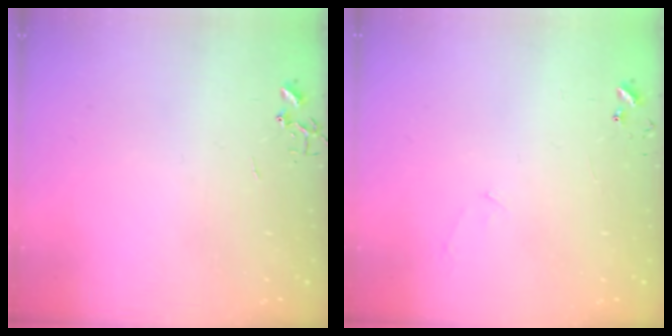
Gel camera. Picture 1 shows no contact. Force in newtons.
{"total": 5.4, "press": 5.4, "slide": 0.4}